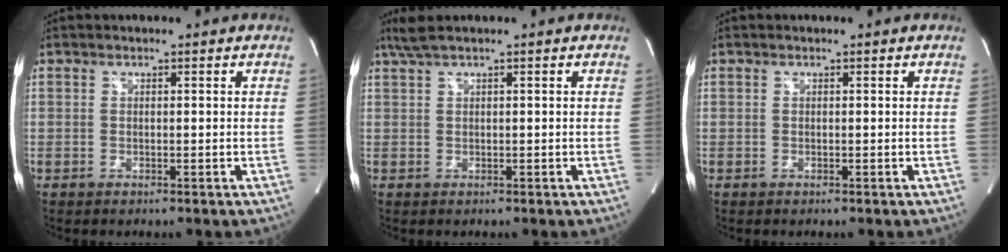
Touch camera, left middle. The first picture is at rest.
{"total": 2.7, "force": [1.9, -0.2, 1.8], "torque": [-0.050, 0.022, 0.044]}
{"total": 0.0}